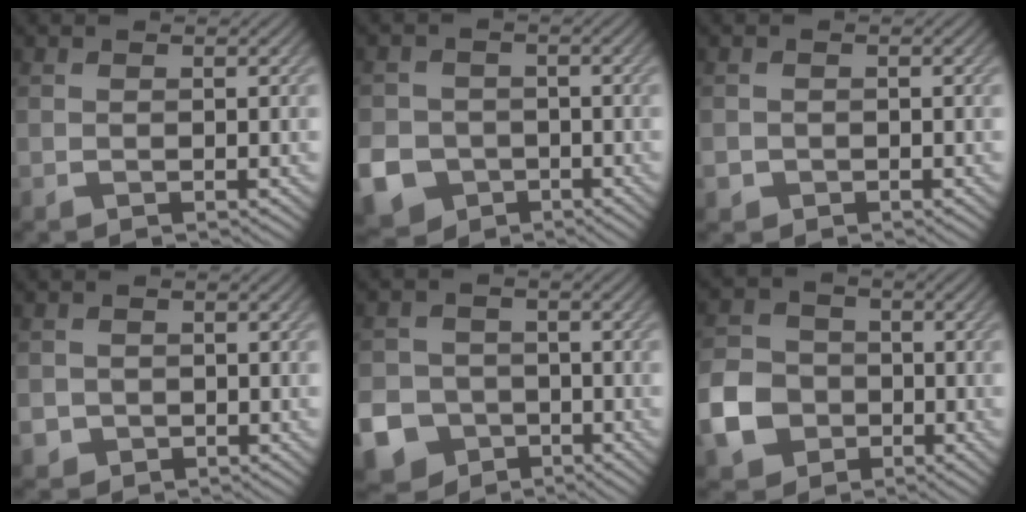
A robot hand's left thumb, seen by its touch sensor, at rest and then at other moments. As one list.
[{"total": 8.3, "force": [-3.6, 7.0, 2.8], "torque": [-0.085, -0.038, -0.084]}, {"total": 1.4, "force": [-0.6, 1.2, 0.2], "torque": [0.001, -0.007, -0.014]}, {"total": 2.0, "force": [-0.8, 1.8, 0.3], "torque": [-0.002, -0.008, -0.016]}, {"total": 11.1, "force": [-5.4, 9.1, 3.1], "torque": [-0.096, -0.050, -0.111]}, {"total": 7.8, "force": [-2.9, 6.3, 3.5], "torque": [-0.094, -0.012, -0.072]}]